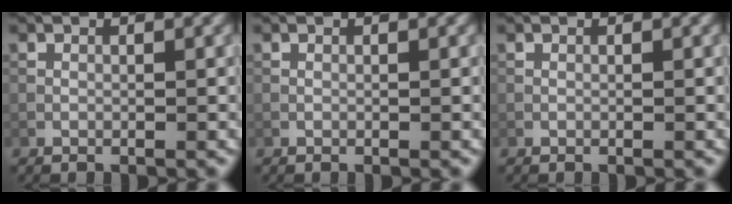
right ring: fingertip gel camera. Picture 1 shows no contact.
{"total": 0.0}
{"total": 0.0}